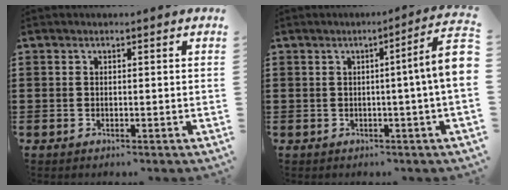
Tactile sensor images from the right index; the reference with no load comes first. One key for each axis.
{"total": 7.3, "fx": 0.5, "fy": -0.4, "fz": 7.3, "tx": -0.104, "ty": -0.021, "tz": 0.002}